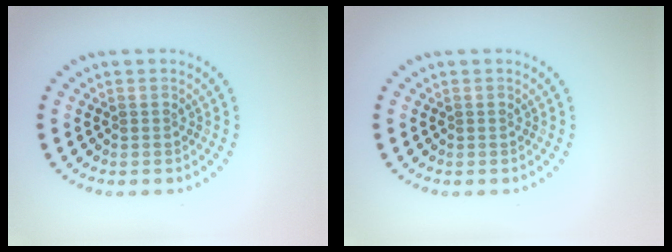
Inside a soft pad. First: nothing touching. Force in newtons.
{"total": 0.0}